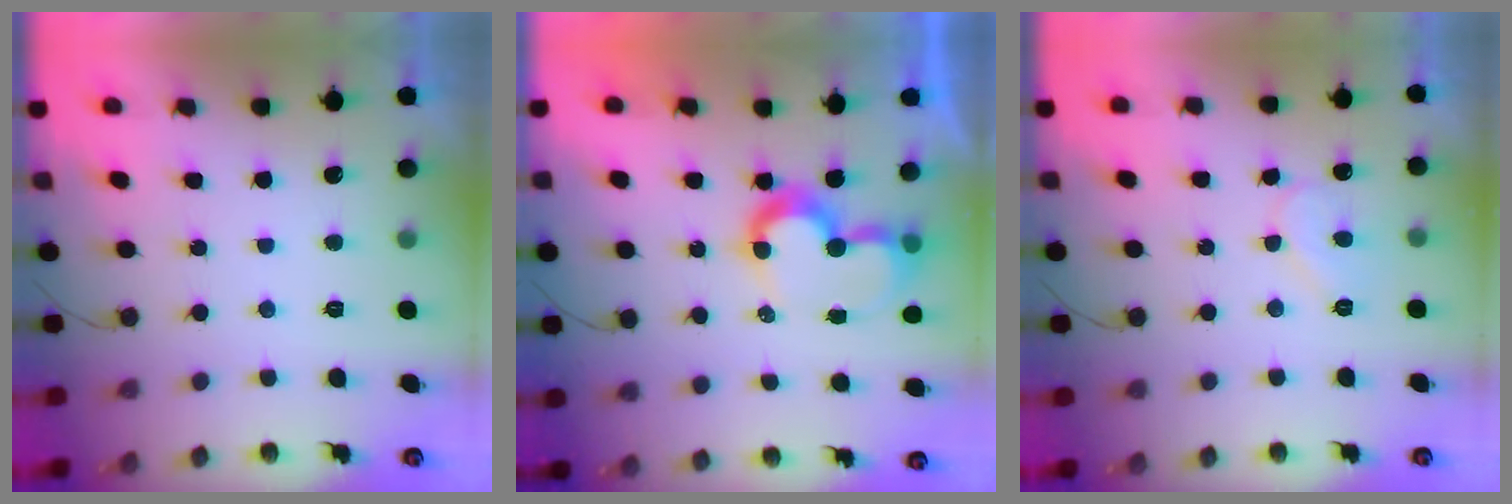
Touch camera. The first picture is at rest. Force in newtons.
{"total": 10.0, "press": 10.0, "slide": 0.9}
{"total": 8.0, "press": 8.0, "slide": 0.5}